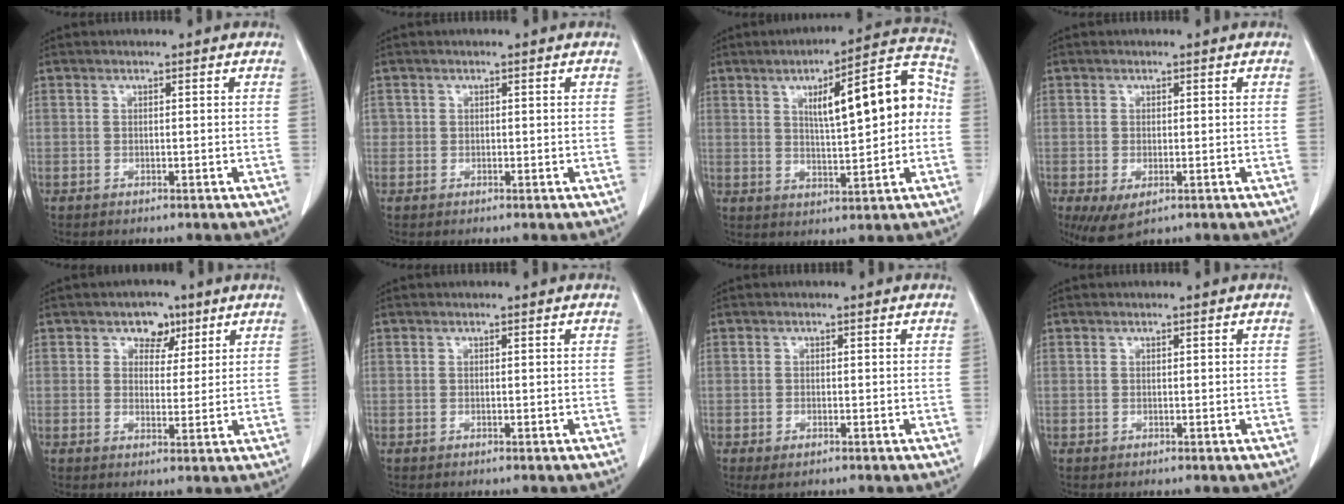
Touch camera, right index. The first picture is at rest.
{"total": 0.8, "force": [0.0, 0.8, 0.0], "torque": [0.011, 0.005, -0.002]}
{"total": 13.8, "force": [2.0, 3.3, 13.2], "torque": [-0.181, 0.040, 0.030]}
{"total": 4.6, "force": [-2.0, 2.2, 3.5], "torque": [-0.063, -0.013, -0.023]}
{"total": 4.3, "force": [2.4, 3.2, 1.8], "torque": [-0.019, 0.006, 0.036]}
{"total": 0.0}
{"total": 1.7, "force": [-0.9, 0.7, 1.2], "torque": [-0.022, -0.004, -0.008]}
{"total": 0.0}